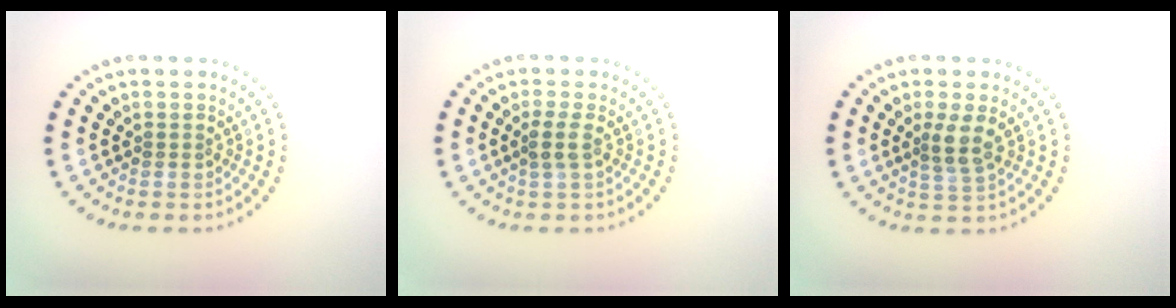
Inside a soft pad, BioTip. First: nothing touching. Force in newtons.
{"total": 1.5, "press": 1.2, "slide": 0.9}
{"total": 2.3, "press": 1.9, "slide": 1.4}